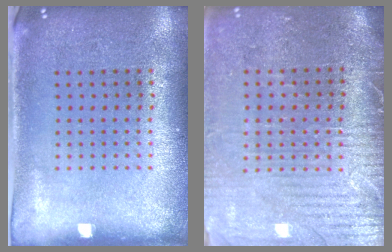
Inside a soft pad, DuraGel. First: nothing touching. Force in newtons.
{"total": 3.7, "press": 3.4, "slide": 1.4}